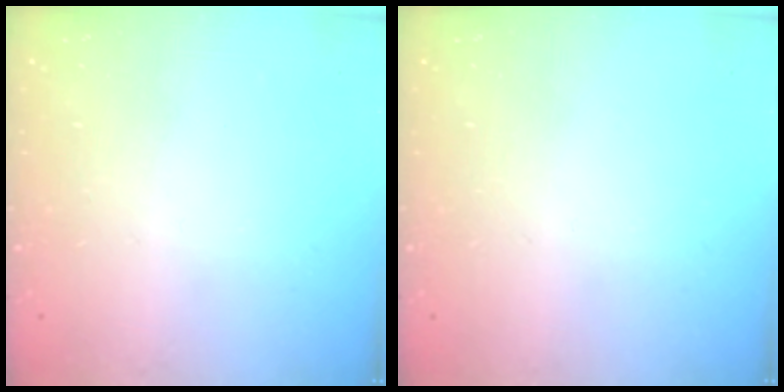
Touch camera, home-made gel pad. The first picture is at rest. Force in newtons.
{"total": 0.0}